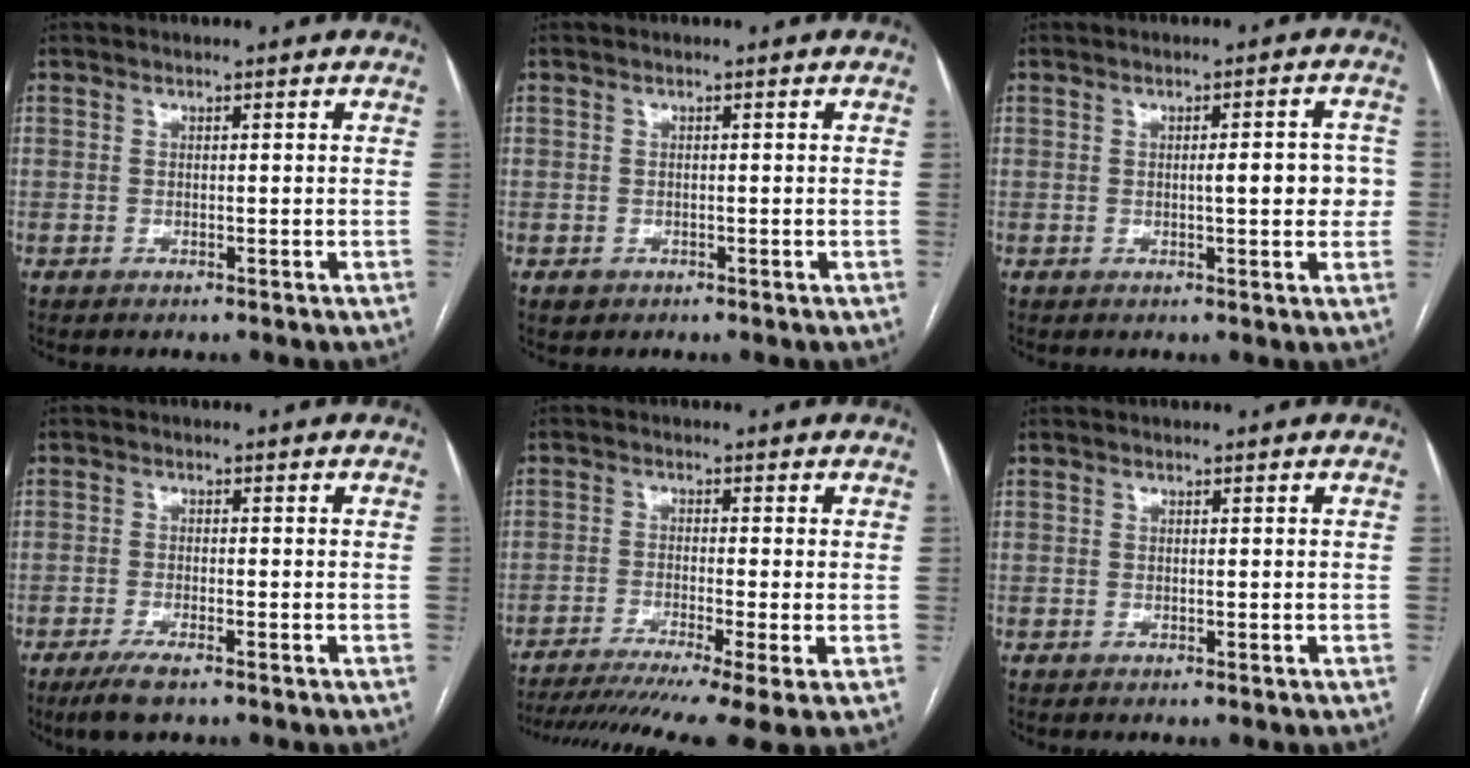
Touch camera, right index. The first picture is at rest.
{"total": 1.3, "force": [-0.7, 1.1, 0.2], "torque": [-0.008, 0.003, -0.008]}
{"total": 4.7, "force": [-0.1, 1.2, 4.6], "torque": [-0.061, 0.008, -0.003]}
{"total": 4.4, "force": [-3.2, 0.6, 3.0], "torque": [-0.065, -0.010, -0.058]}
{"total": 14.5, "force": [-10.6, -0.1, 9.9], "torque": [-0.153, -0.027, -0.169]}
{"total": 0.0}